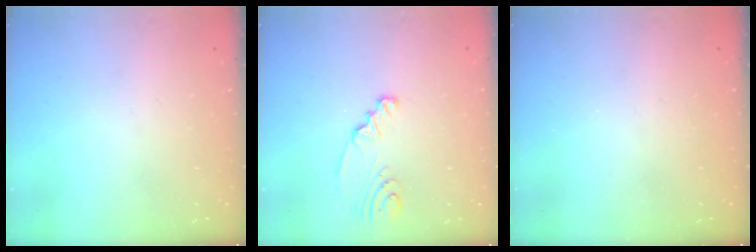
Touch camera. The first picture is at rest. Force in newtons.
{"total": 2.4, "press": 2.4, "slide": 0.3}
{"total": 0.0}